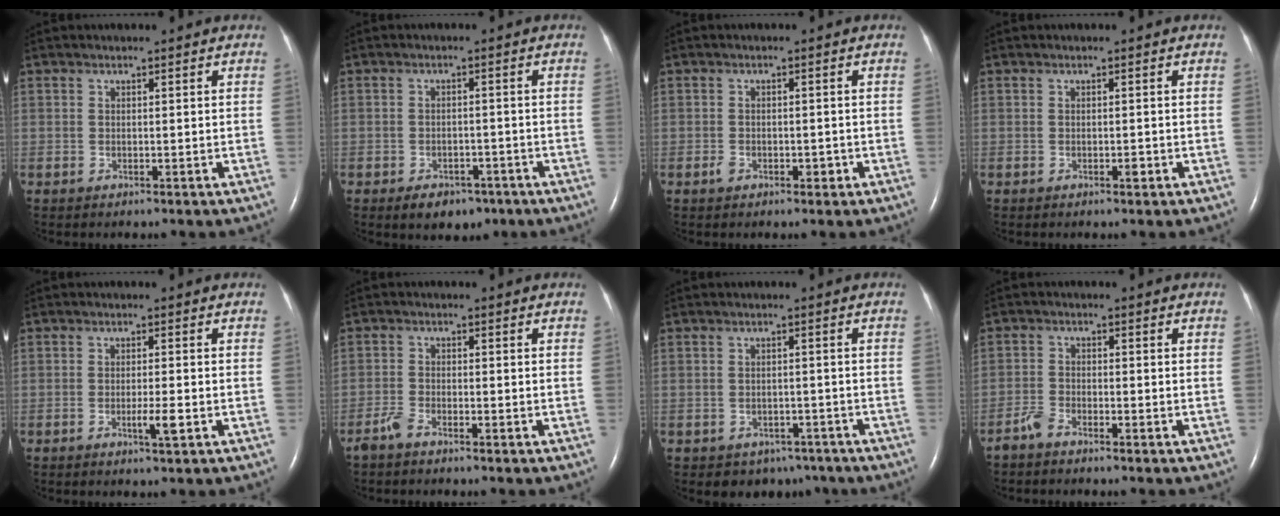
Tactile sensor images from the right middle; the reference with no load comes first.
{"total": 5.1, "force": [-3.3, 3.0, 2.3], "torque": [-0.032, 0.003, -0.038]}
{"total": 2.0, "force": [-0.9, 1.3, 1.2], "torque": [-0.021, 0.004, -0.011]}
{"total": 0.7, "force": [-0.3, 0.2, 0.5], "torque": [-0.010, 0.000, -0.004]}
{"total": 2.5, "force": [-0.9, 0.0, 2.3], "torque": [-0.043, -0.004, -0.016]}
{"total": 2.2, "force": [-1.9, 0.3, 1.1], "torque": [-0.032, -0.003, -0.040]}
{"total": 4.9, "force": [-3.6, 3.3, 0.7], "torque": [-0.003, 0.015, -0.040]}
{"total": 2.4, "force": [-2.1, 0.4, 1.0], "torque": [-0.028, -0.002, -0.044]}